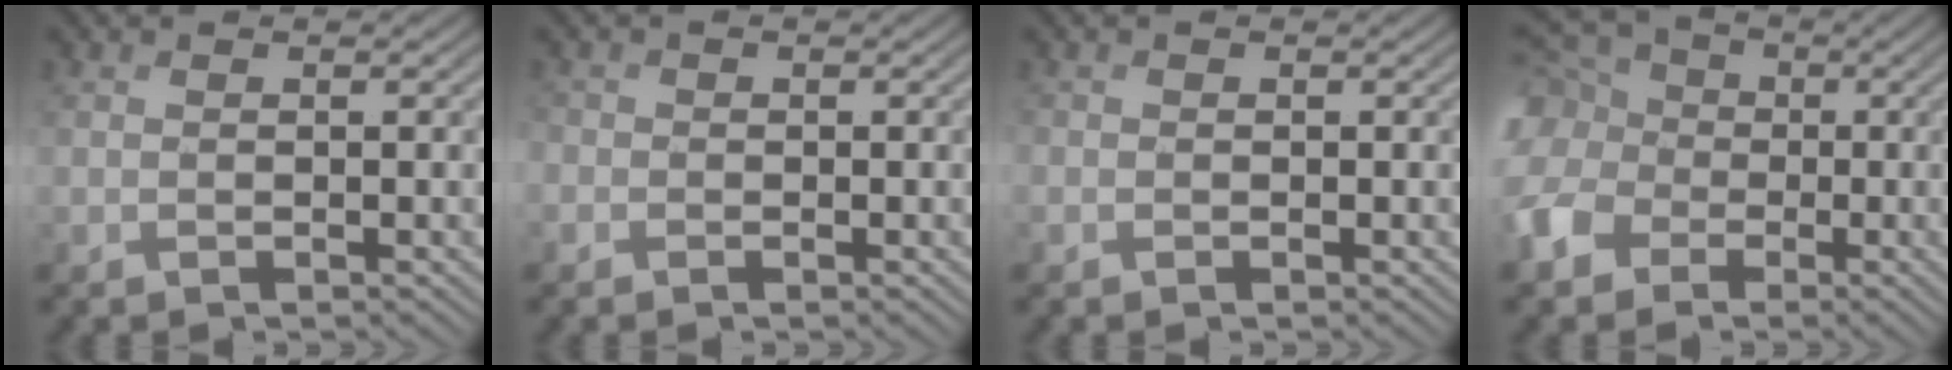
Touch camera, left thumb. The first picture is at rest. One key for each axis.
{"total": 1.3, "fx": -0.6, "fy": 1.2, "fz": 0.1, "tx": 0.000, "ty": -0.005, "tz": -0.017}
{"total": 0.6, "fx": -0.3, "fy": 0.6, "fz": 0.0, "tx": 0.002, "ty": -0.006, "tz": -0.008}
{"total": 12.1, "fx": -1.4, "fy": 10.4, "fz": 6.2, "tx": -0.210, "ty": -0.009, "tz": -0.041}